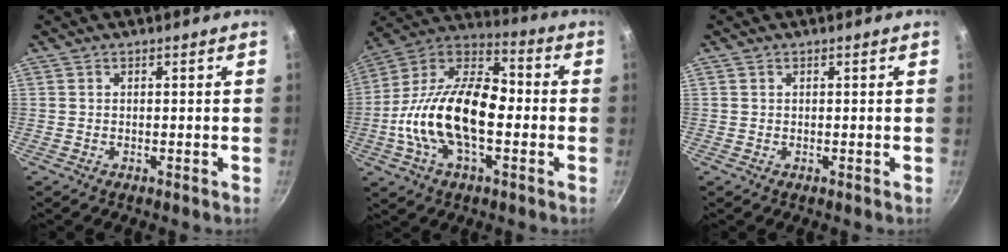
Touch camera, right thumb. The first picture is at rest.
{"total": 22.1, "force": [-3.1, 12.2, 18.2], "torque": [-0.314, 0.047, -0.076]}
{"total": 0.0}